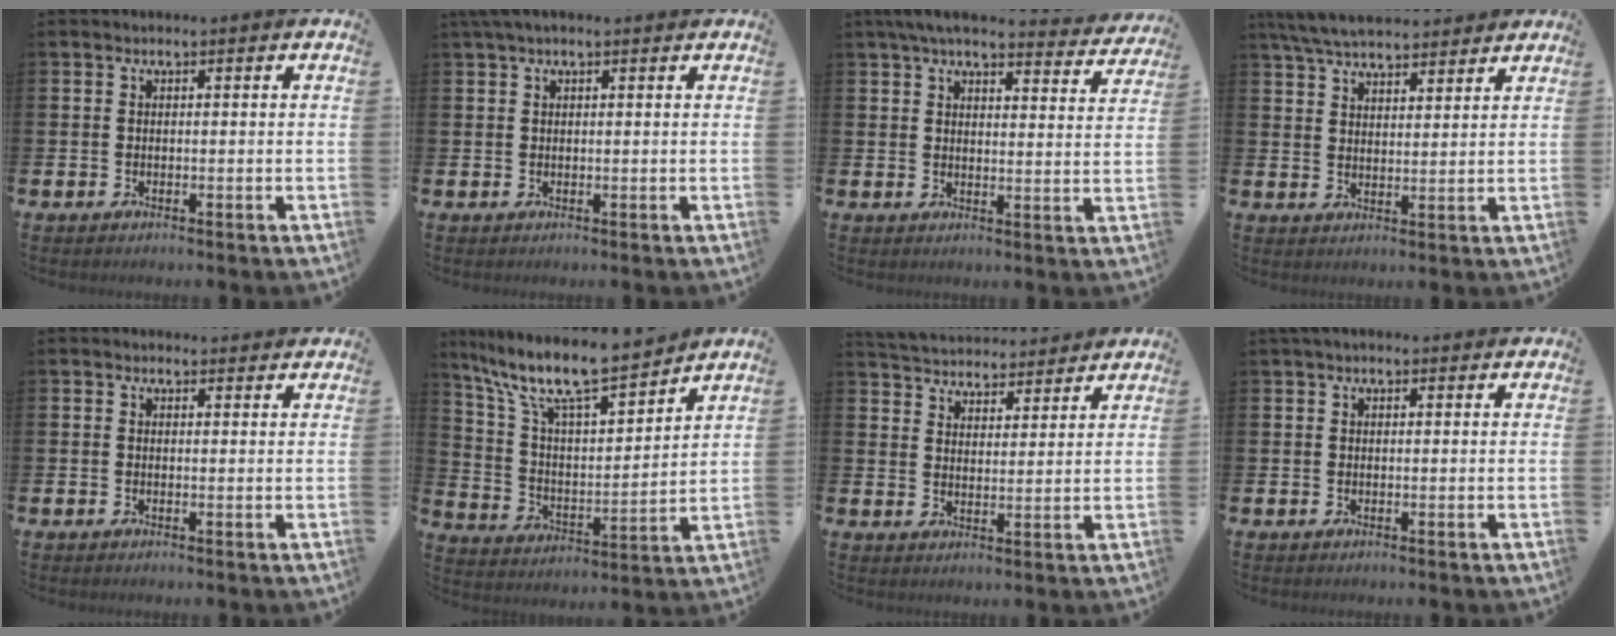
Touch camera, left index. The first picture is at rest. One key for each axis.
{"total": 1.3, "fx": 0.9, "fy": 0.2, "fz": 1.0, "tx": -0.019, "ty": 0.004, "tz": 0.015}
{"total": 5.9, "fx": 5.3, "fy": 1.1, "fz": 2.2, "tx": -0.044, "ty": -0.031, "tz": 0.091}
{"total": 5.9, "fx": 5.6, "fy": 1.1, "fz": 1.4, "tx": -0.052, "ty": -0.019, "tz": 0.105}
{"total": 0.7, "fx": 0.6, "fy": 0.3, "fz": -0.1, "tx": 0.009, "ty": 0.001, "tz": 0.009}
{"total": 11.2, "fx": 9.9, "fy": 1.9, "fz": 4.9, "tx": -0.129, "ty": -0.068, "tz": 0.167}
{"total": 4.5, "fx": 4.4, "fy": 0.9, "fz": -0.4, "tx": -0.020, "ty": -0.031, "tz": 0.078}
{"total": 1.0, "fx": 0.7, "fy": 0.4, "fz": 0.4, "tx": -0.002, "ty": 0.003, "tz": 0.011}